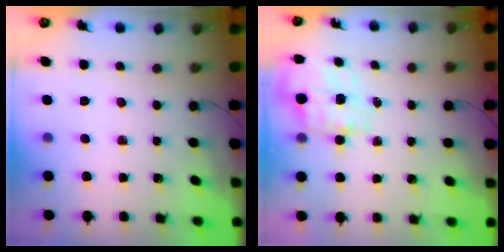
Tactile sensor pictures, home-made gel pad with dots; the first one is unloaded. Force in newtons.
{"total": 2.7, "press": 2.5, "slide": 1.1}